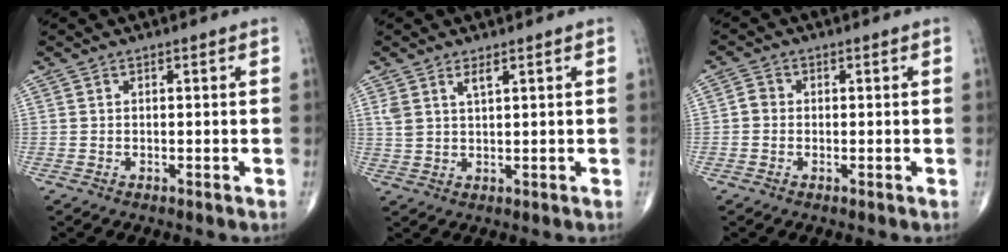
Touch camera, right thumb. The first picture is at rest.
{"total": 3.2, "force": [1.9, 1.1, 2.3], "torque": [-0.047, -0.006, 0.042]}
{"total": 1.9, "force": [-0.3, 1.7, 0.8], "torque": [-0.005, 0.005, -0.010]}